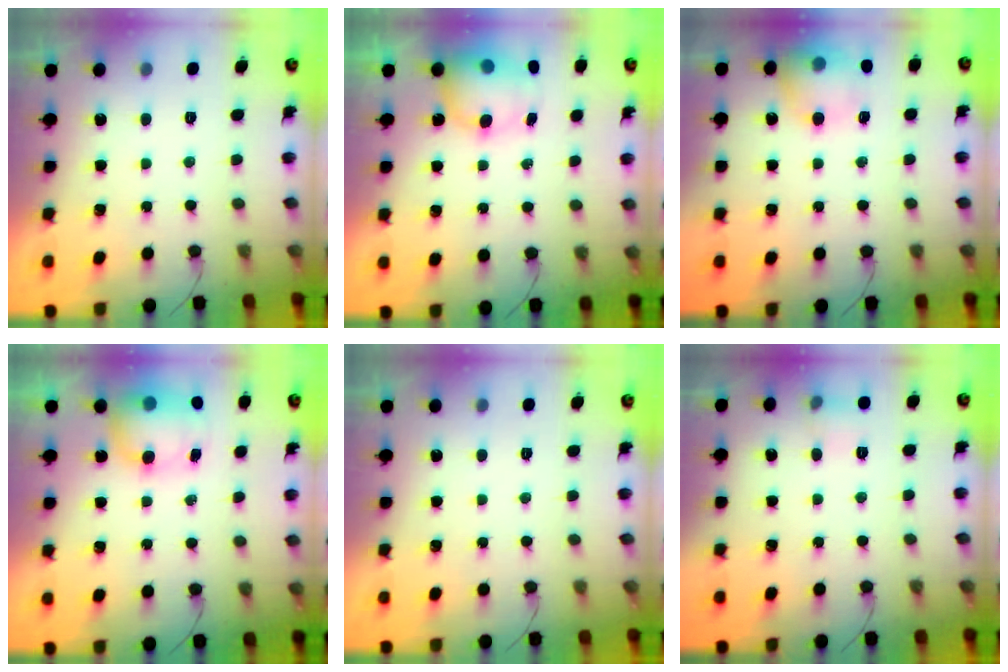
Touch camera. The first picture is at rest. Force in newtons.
{"total": 7.9, "press": 7.9, "slide": 0.9}
{"total": 13.1, "press": 13.0, "slide": 1.7}
{"total": 10.5, "press": 8.7, "slide": 6.0}
{"total": 0.0}
{"total": 6.0, "press": 5.7, "slide": 1.8}